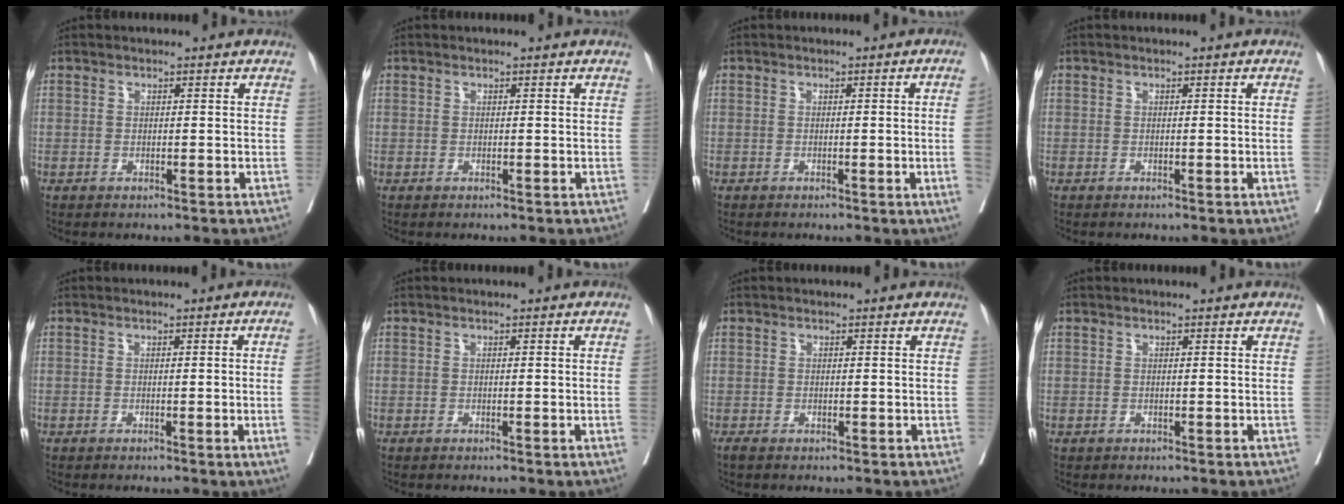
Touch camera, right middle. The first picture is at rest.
{"total": 0.0}
{"total": 3.9, "force": [-0.5, -1.6, 3.5], "torque": [-0.043, -0.007, -0.003]}
{"total": 0.6, "force": [0.0, -0.3, 0.5], "torque": [-0.003, 0.002, 0.000]}
{"total": 3.5, "force": [-0.4, -1.5, 3.1], "torque": [-0.038, -0.006, -0.002]}
{"total": 1.2, "force": [-0.2, -0.5, 1.1], "torque": [-0.012, 0.000, 0.000]}
{"total": 0.5, "force": [-0.5, 0.0, 0.3], "torque": [-0.010, -0.003, -0.011]}
{"total": 0.0}